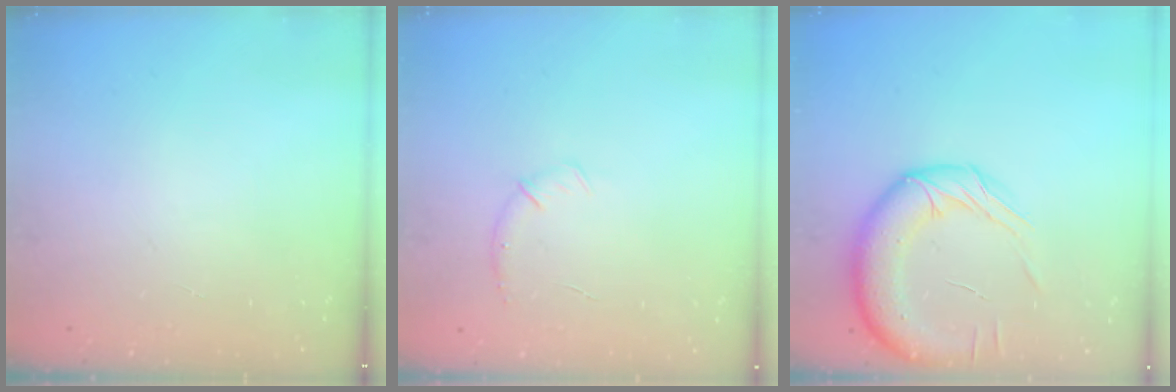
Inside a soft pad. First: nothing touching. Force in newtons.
{"total": 5.6, "press": 5.5, "slide": 1.2}
{"total": 14.4, "press": 14.2, "slide": 2.3}